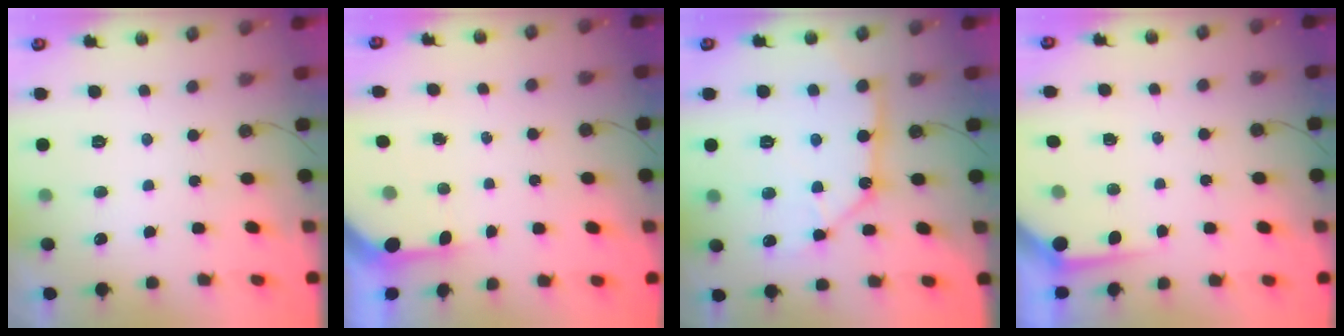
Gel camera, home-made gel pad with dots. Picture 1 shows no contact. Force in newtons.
{"total": 2.9, "press": 2.9, "slide": 0.2}
{"total": 11.1, "press": 11.0, "slide": 1.4}
{"total": 3.6, "press": 3.5, "slide": 0.4}